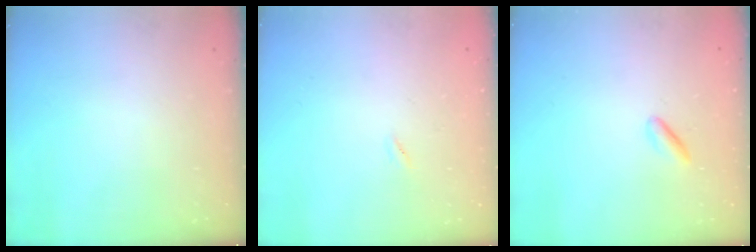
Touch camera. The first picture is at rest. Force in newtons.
{"total": 0.5, "press": 0.3, "slide": 0.4}
{"total": 1.4, "press": 1.2, "slide": 0.8}